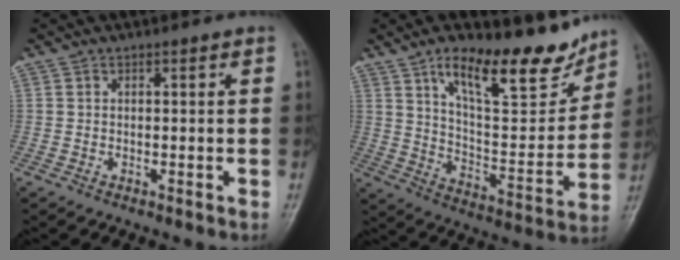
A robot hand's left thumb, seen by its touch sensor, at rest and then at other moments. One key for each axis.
{"total": 19.8, "fx": 13.4, "fy": 7.2, "fz": 12.6, "tx": -0.142, "ty": -0.079, "tz": 0.221}